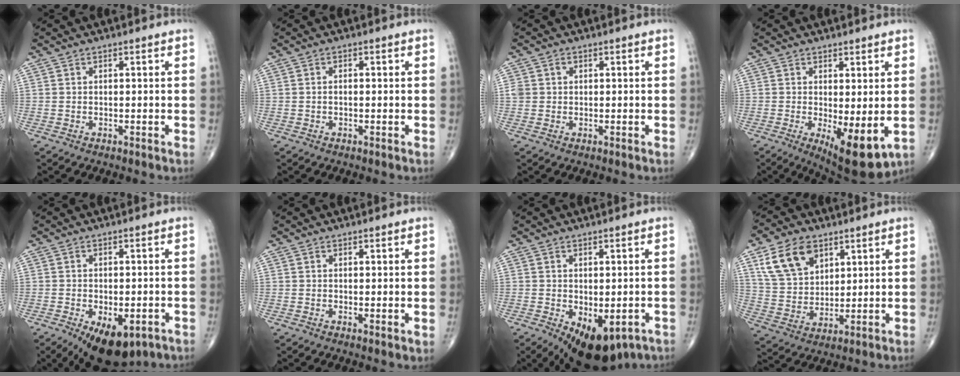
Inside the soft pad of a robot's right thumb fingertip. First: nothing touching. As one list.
[{"total": 0.8, "force": [-0.1, 0.4, 0.7], "torque": [-0.014, 0.003, -0.002]}, {"total": 2.3, "force": [0.4, 2.1, 0.8], "torque": [-0.007, 0.005, 0.011]}, {"total": 9.4, "force": [-1.7, 3.3, 8.7], "torque": [-0.125, -0.026, -0.015]}, {"total": 10.8, "force": [-5.4, 5.6, 7.5], "torque": [-0.108, 0.005, -0.069]}, {"total": 1.3, "force": [0.3, 0.3, 1.3], "torque": [-0.026, -0.007, 0.003]}, {"total": 11.5, "force": [-5.1, 6.2, 8.3], "torque": [-0.105, -0.001, -0.060]}, {"total": 12.1, "force": [6.1, 7.9, 6.8], "torque": [-0.106, -0.020, 0.125]}]